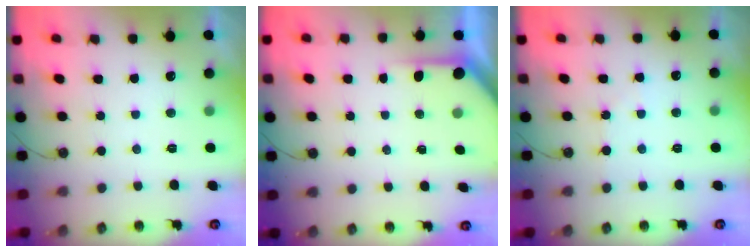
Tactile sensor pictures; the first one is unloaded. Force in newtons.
{"total": 3.9, "press": 3.8, "slide": 0.4}
{"total": 2.8, "press": 2.8, "slide": 0.6}